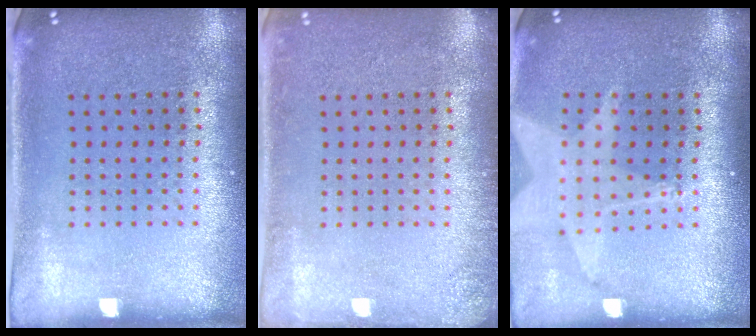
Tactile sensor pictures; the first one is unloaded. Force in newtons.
{"total": 1.3, "press": 1.3, "slide": 0.2}
{"total": 1.7, "press": 1.5, "slide": 0.7}